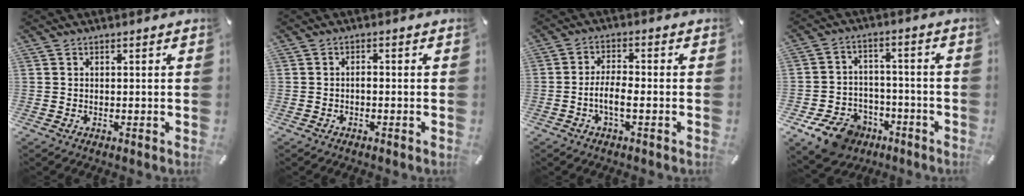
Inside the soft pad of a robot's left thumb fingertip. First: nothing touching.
{"total": 1.3, "force": [-0.7, 0.4, 1.0], "torque": [-0.021, 0.001, -0.013]}
{"total": 5.6, "force": [-1.8, 1.8, 4.9], "torque": [-0.104, -0.001, -0.036]}
{"total": 10.6, "force": [-7.0, 7.0, 3.9], "torque": [-0.075, 0.053, -0.122]}